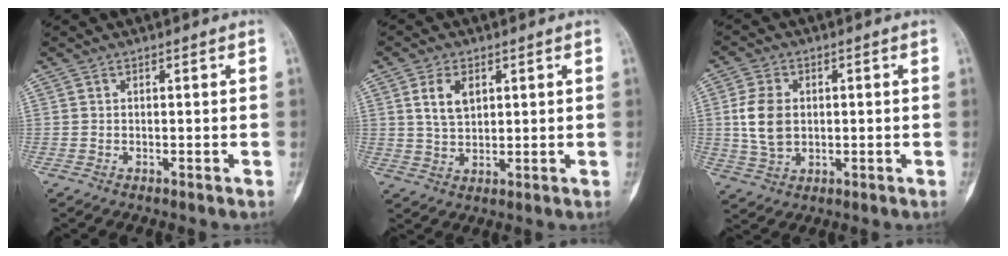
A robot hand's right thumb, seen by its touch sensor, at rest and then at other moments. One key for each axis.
{"total": 5.7, "fx": 2.1, "fy": 3.4, "fz": 4.0, "tx": -0.061, "ty": -0.008, "tz": 0.043}
{"total": 7.9, "fx": 0.6, "fy": 5.6, "fz": 5.5, "tx": -0.102, "ty": 0.000, "tz": 0.015}